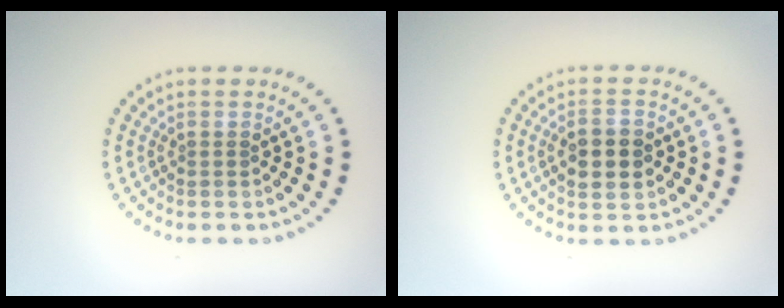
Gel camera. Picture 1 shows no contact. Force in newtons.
{"total": 3.8, "press": 3.8, "slide": 0.1}